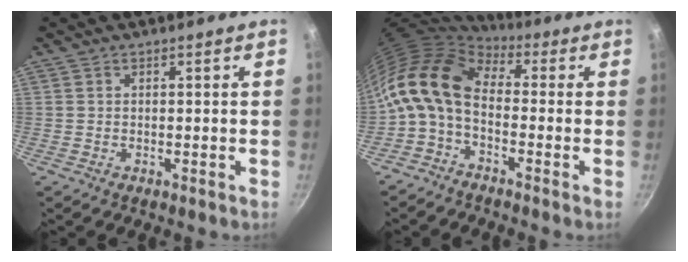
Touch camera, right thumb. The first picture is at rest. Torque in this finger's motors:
{"motor_torque": [1.87, 1.80, 0.81, -0.76, 0.32]}